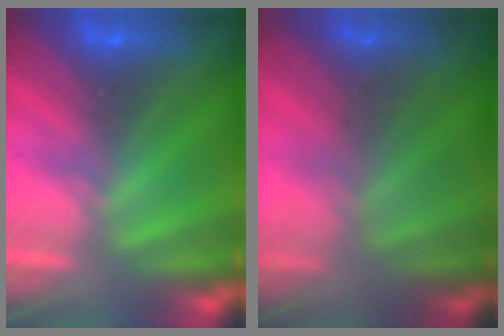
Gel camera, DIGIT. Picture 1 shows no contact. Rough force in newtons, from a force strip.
{"total": 11.8}